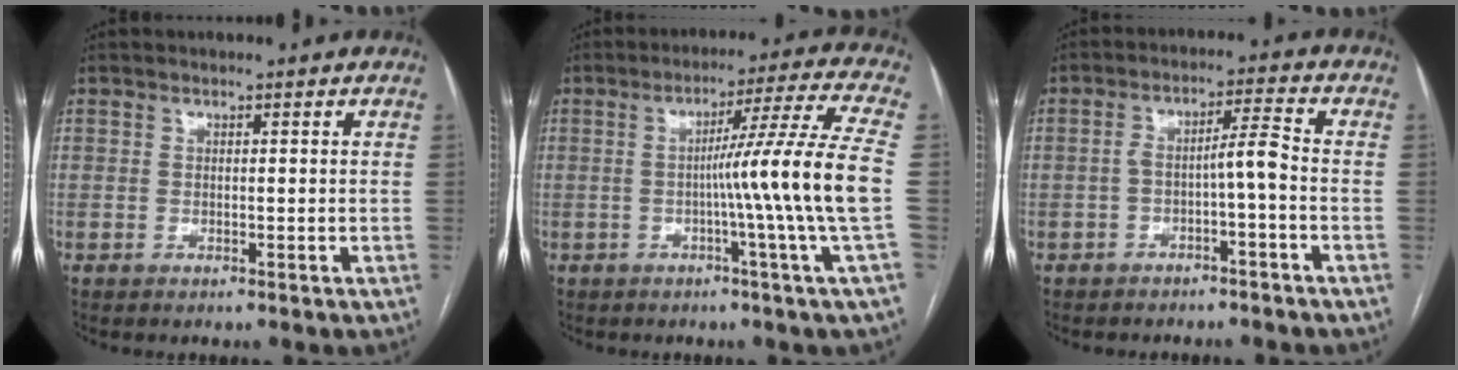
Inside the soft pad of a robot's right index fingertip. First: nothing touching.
{"total": 12.9, "force": [-1.9, -3.3, 12.3], "torque": [-0.179, -0.004, -0.030]}
{"total": 4.4, "force": [-1.6, 0.1, 4.1], "torque": [-0.074, 0.023, -0.020]}